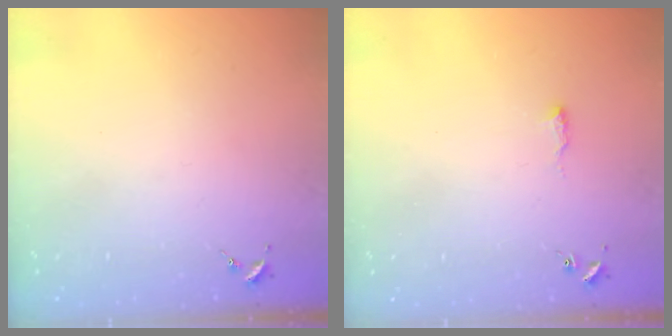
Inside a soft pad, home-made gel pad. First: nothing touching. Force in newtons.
{"total": 6.4, "press": 6.3, "slide": 0.8}